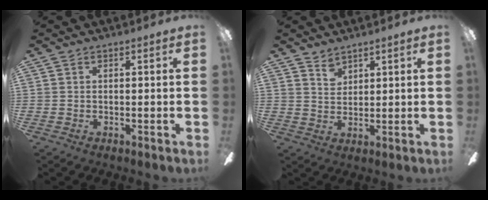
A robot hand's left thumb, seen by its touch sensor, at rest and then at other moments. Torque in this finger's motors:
{"motor_torque": [0.17, -0.28, -0.02, -0.16, -0.01]}